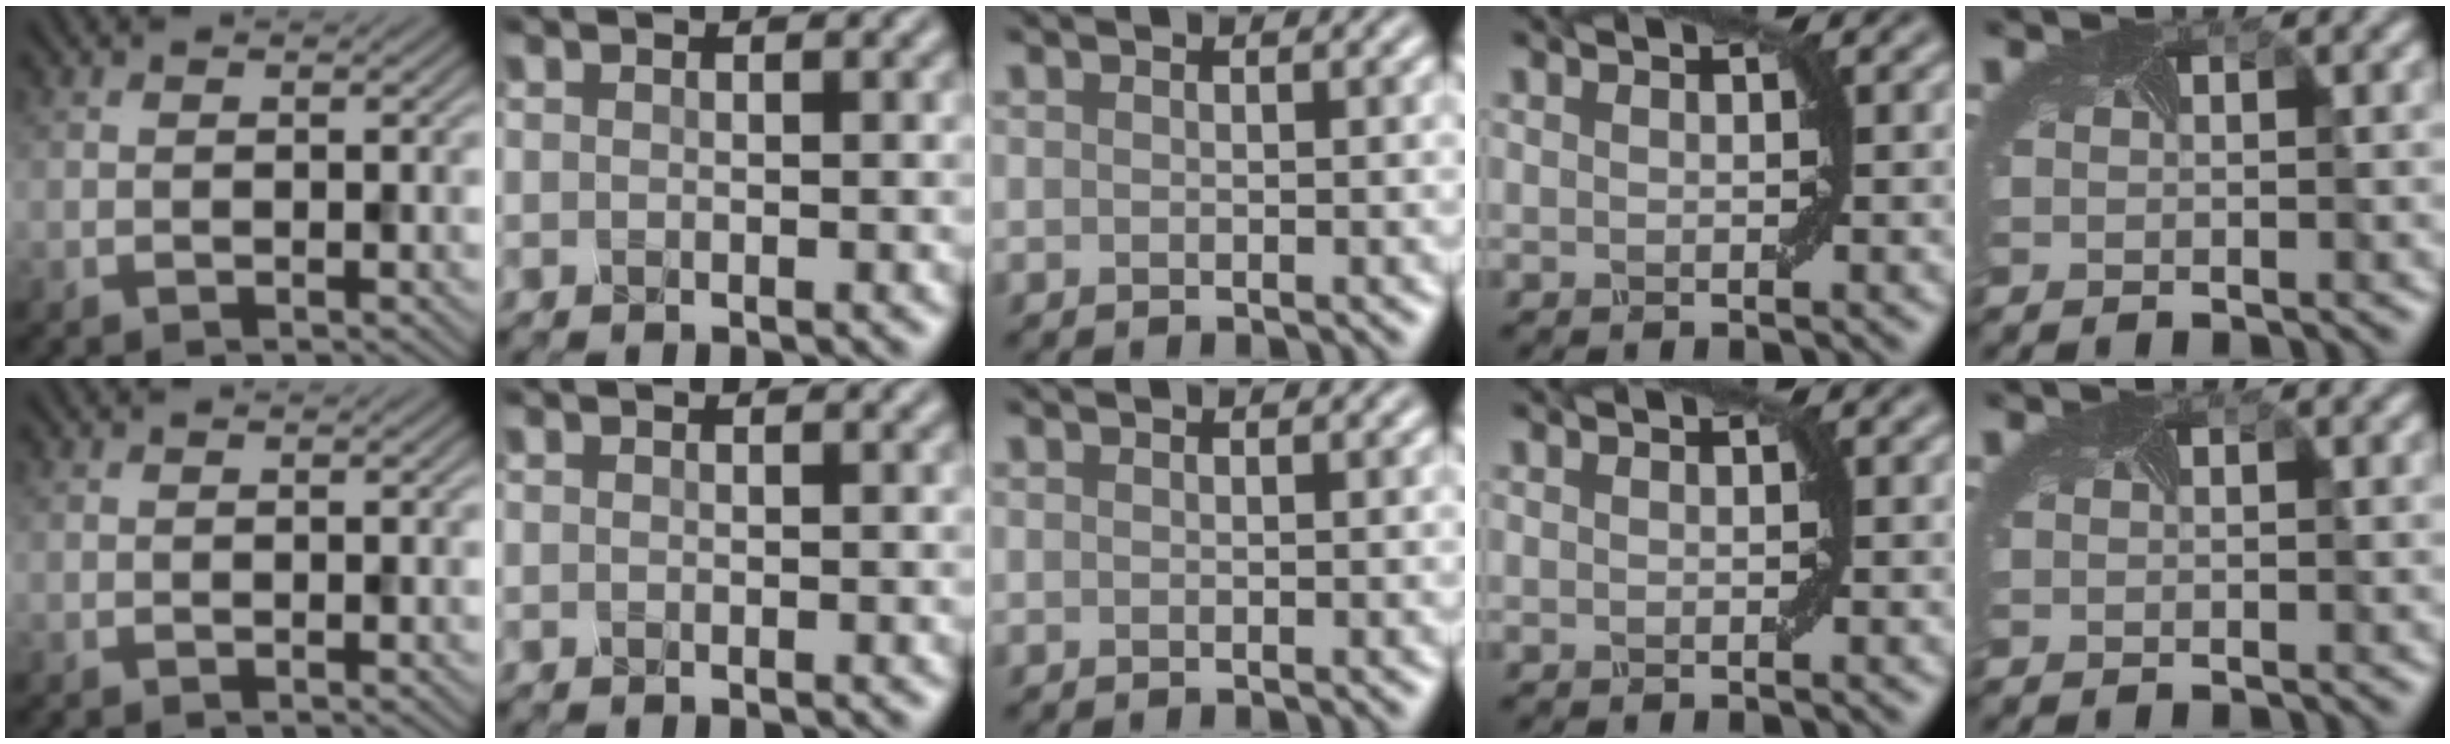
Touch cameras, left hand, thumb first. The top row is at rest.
{}